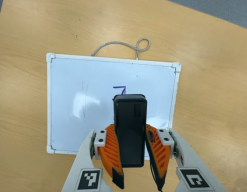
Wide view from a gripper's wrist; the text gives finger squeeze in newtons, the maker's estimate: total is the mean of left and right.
{"total": 9.5, "left": 7.7, "right": 11.3}